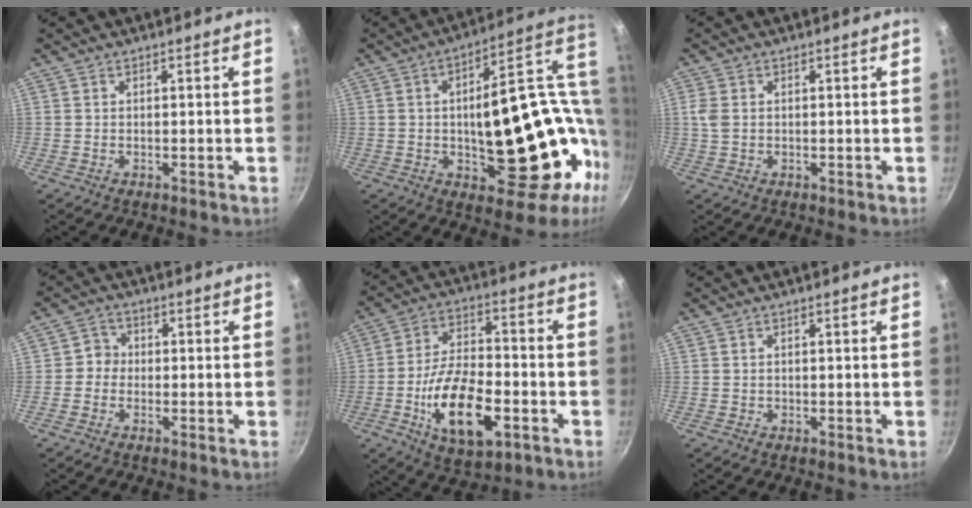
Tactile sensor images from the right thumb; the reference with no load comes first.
{"total": 29.8, "force": [0.9, 14.7, 26.0], "torque": [-0.310, 0.012, 0.036]}
{"total": 2.8, "force": [0.3, 2.1, 1.8], "torque": [-0.038, 0.003, 0.007]}
{"total": 3.1, "force": [-0.6, 2.9, 0.9], "torque": [0.008, 0.011, -0.022]}
{"total": 17.1, "force": [-5.5, 8.4, 13.8], "torque": [-0.233, 0.024, -0.092]}
{"total": 0.0}